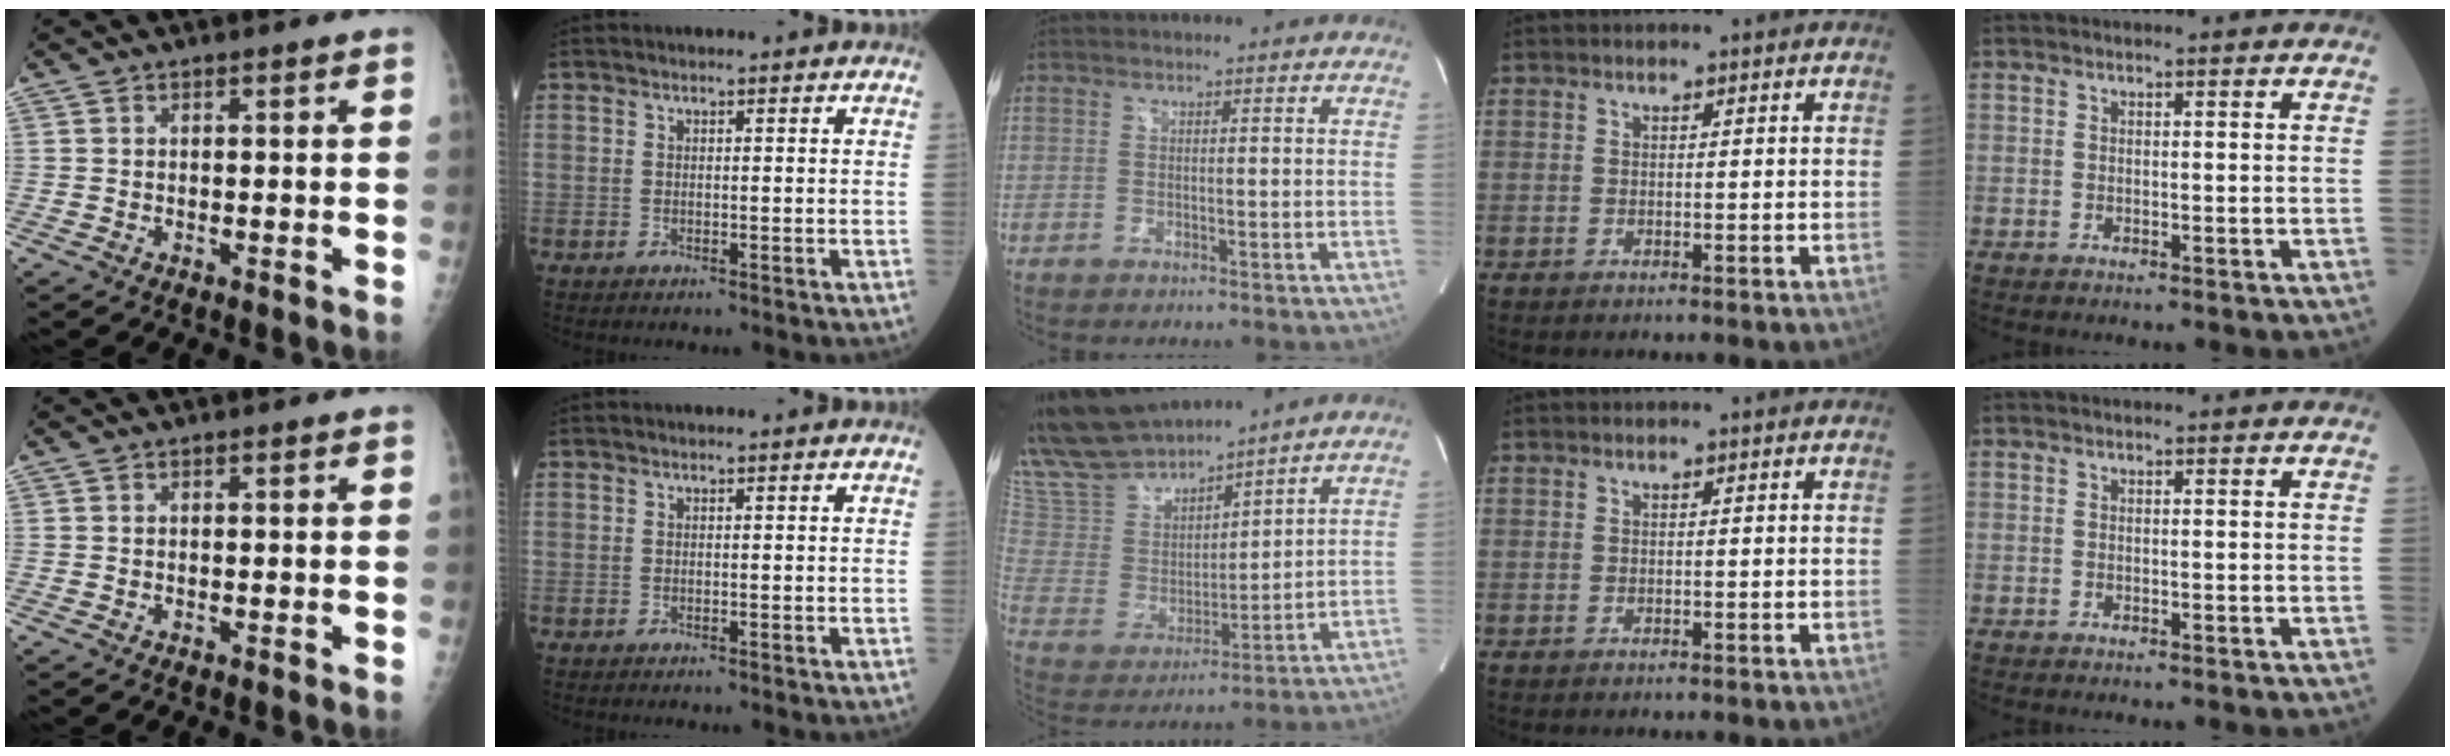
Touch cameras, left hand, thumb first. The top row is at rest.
{"middle": {"total": 17.2, "force": [15.4, 3.7, 6.6], "torque": [-0.128, 0.002, 0.302]}}